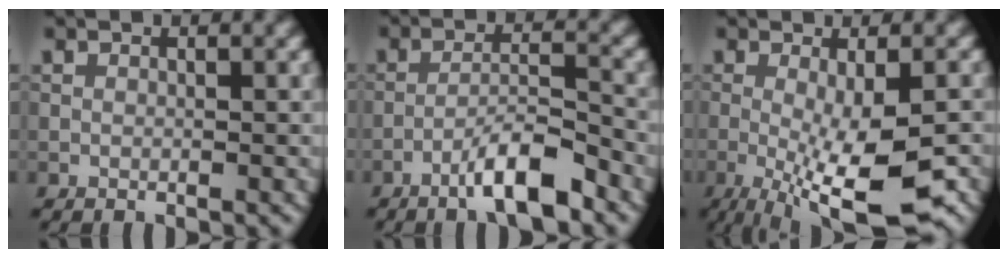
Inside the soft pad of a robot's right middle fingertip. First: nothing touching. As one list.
[{"total": 5.3, "force": [-3.4, 0.8, 3.9], "torque": [-0.067, 0.011, -0.066]}, {"total": 10.1, "force": [-3.2, 2.5, 9.3], "torque": [-0.151, -0.021, -0.044]}]